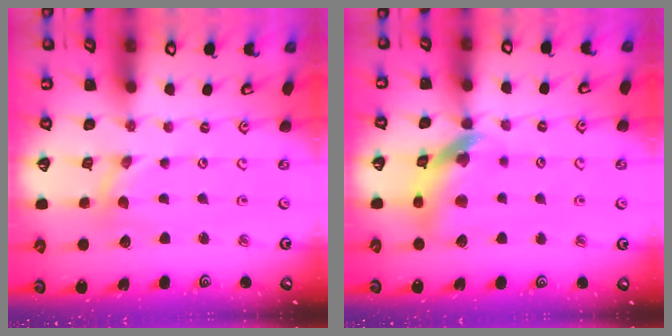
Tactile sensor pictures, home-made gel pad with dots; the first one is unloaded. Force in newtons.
{"total": 11.7, "press": 11.7, "slide": 1.4}